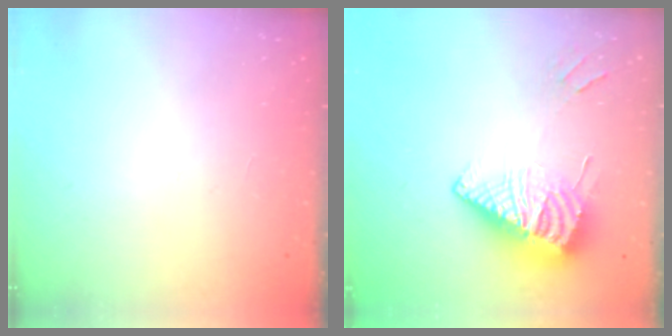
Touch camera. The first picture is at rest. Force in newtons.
{"total": 11.0, "press": 10.9, "slide": 0.9}